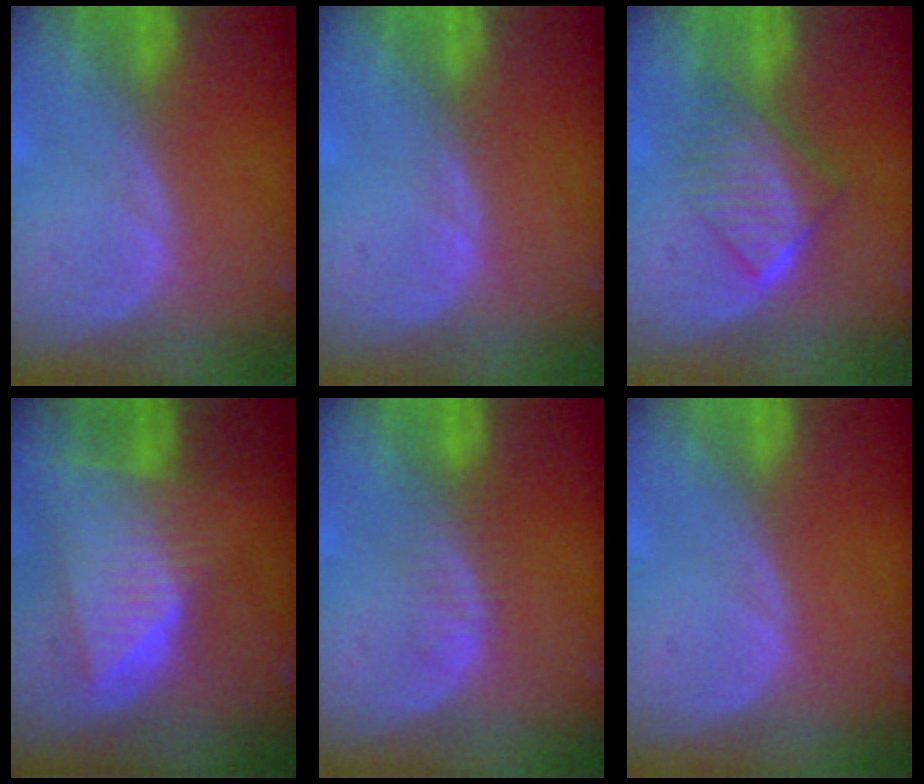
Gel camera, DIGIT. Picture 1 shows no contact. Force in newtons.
{"total": 0.8, "press": 0.6, "slide": 0.5}
{"total": 6.7, "press": 6.0, "slide": 2.9}
{"total": 8.7, "press": 7.9, "slide": 3.8}
{"total": 2.3, "press": 2.3, "slide": 0.3}
{"total": 0.0}